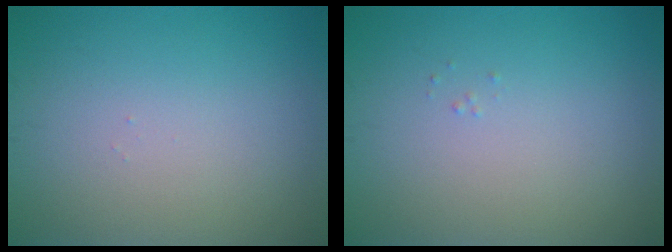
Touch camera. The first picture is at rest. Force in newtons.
{"total": 0.0}